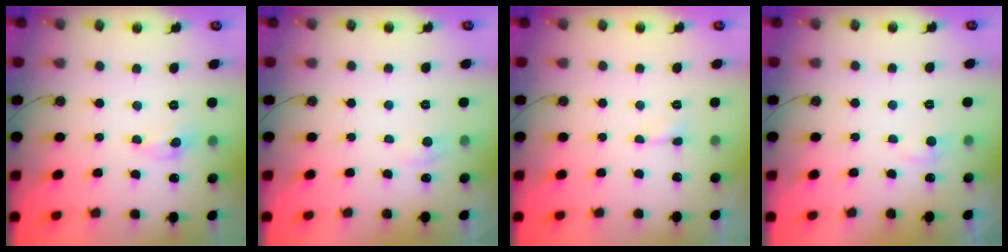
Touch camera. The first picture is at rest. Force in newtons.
{"total": 0.6, "press": 0.3, "slide": 0.6}
{"total": 2.3, "press": 2.2, "slide": 0.6}
{"total": 0.9, "press": 0.5, "slide": 0.8}